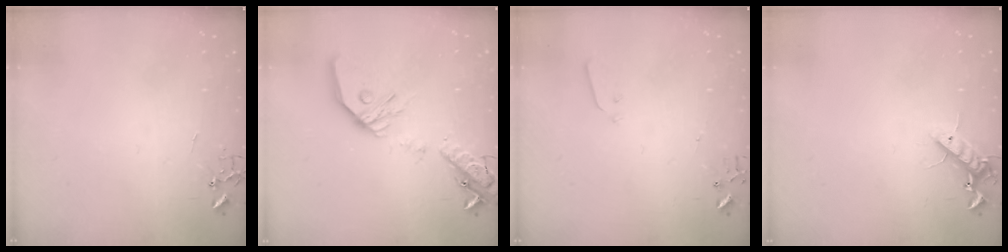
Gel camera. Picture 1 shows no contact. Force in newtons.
{"total": 21.4, "press": 21.2, "slide": 3.5}
{"total": 2.9, "press": 2.8, "slide": 0.8}
{"total": 10.0, "press": 9.8, "slide": 1.5}